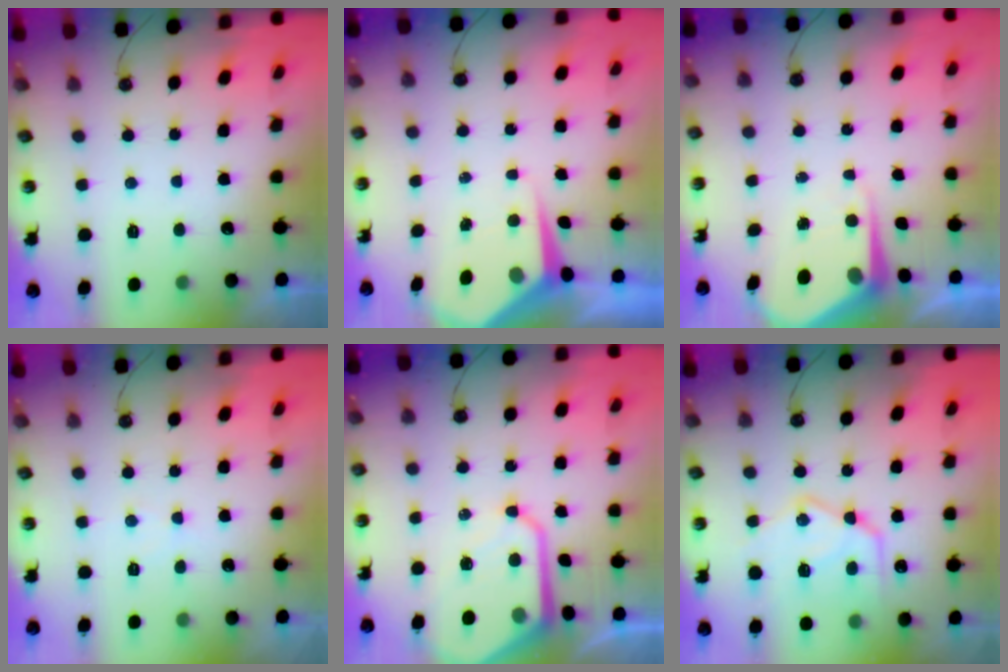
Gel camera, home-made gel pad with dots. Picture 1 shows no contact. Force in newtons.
{"total": 6.2, "press": 6.2, "slide": 0.5}
{"total": 8.3, "press": 8.3, "slide": 0.3}
{"total": 4.0, "press": 3.9, "slide": 0.4}
{"total": 13.5, "press": 13.4, "slide": 1.3}
{"total": 18.1, "press": 18.0, "slide": 1.6}